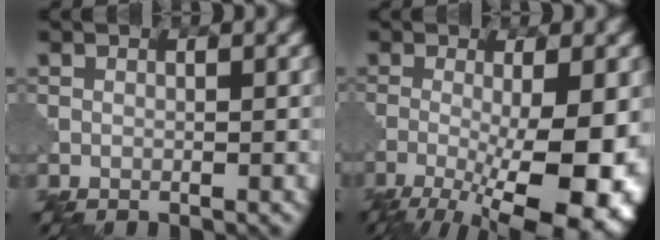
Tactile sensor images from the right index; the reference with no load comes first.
{"total": 12.1, "force": [-3.8, 3.8, 10.8], "torque": [-0.167, -0.014, -0.052]}